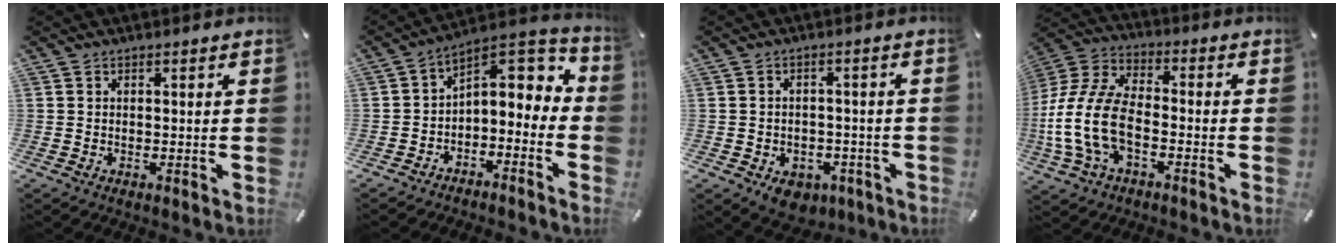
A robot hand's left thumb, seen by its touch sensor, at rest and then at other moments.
{"total": 6.6, "force": [1.3, 4.8, 4.4], "torque": [-0.048, -0.021, 0.017]}
{"total": 5.7, "force": [-2.7, 4.2, 2.6], "torque": [-0.036, 0.018, -0.045]}
{"total": 14.8, "force": [-4.6, 8.8, 11.0], "torque": [-0.250, 0.004, -0.087]}